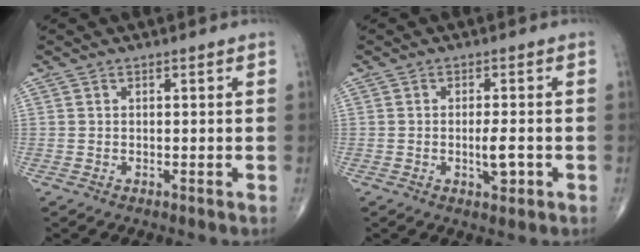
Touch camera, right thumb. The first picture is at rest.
{"total": 3.5, "force": [-0.9, 1.2, 3.2], "torque": [-0.047, 0.000, -0.012]}